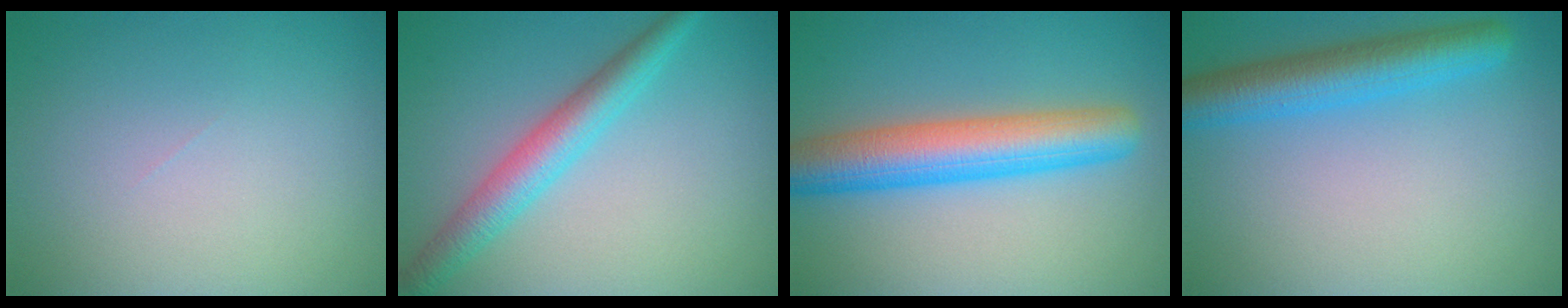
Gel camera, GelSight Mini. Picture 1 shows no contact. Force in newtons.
{"total": 4.1, "press": 4.1, "slide": 0.1}
{"total": 7.0, "press": 7.0, "slide": 0.2}
{"total": 5.2, "press": 5.2, "slide": 0.2}